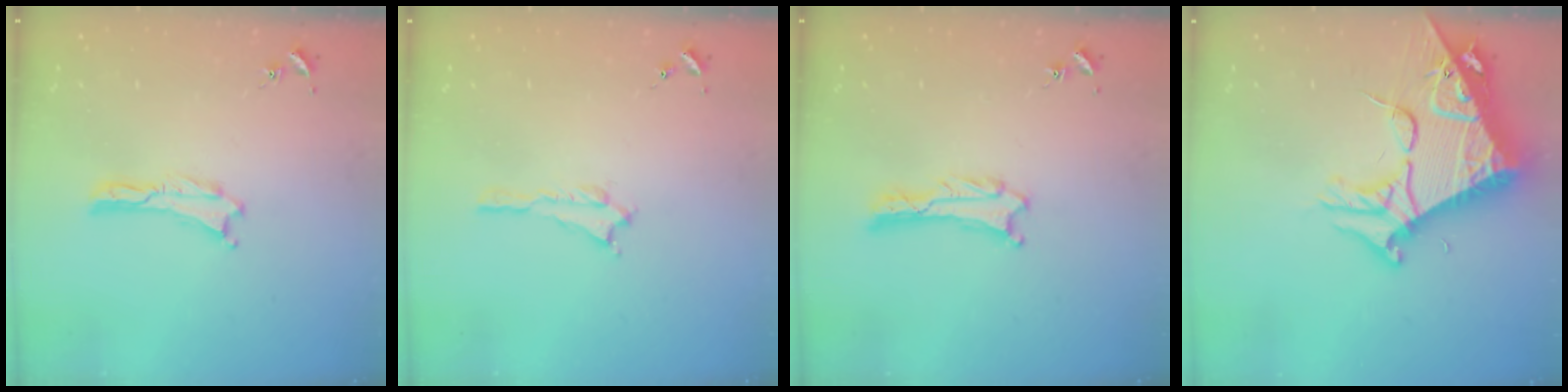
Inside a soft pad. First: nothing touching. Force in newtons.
{"total": 0.6, "press": 0.5, "slide": 0.2}
{"total": 1.3, "press": 1.3, "slide": 0.0}
{"total": 12.0, "press": 11.9, "slide": 1.3}